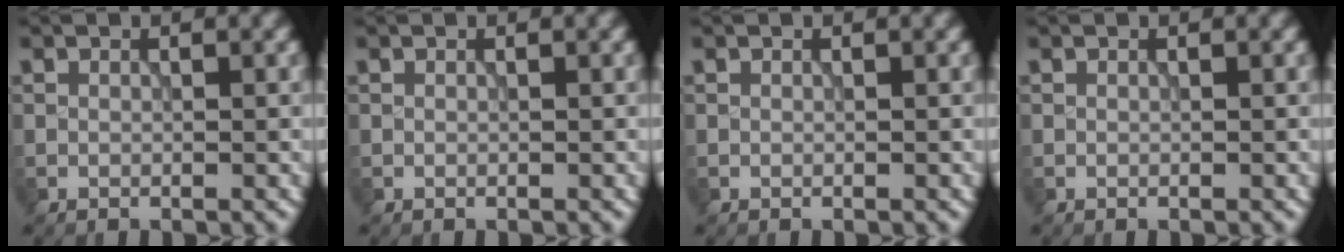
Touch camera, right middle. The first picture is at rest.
{"total": 0.0}
{"total": 0.0}
{"total": 0.0}